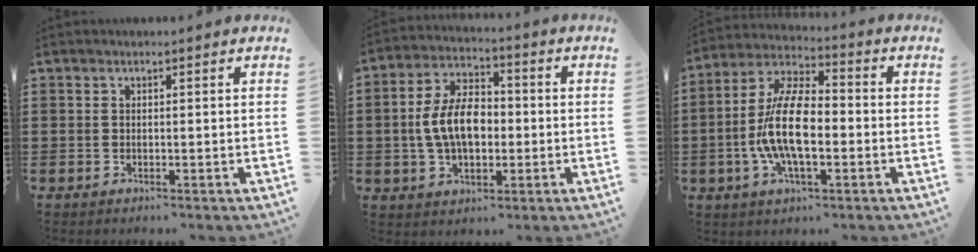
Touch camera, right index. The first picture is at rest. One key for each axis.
{"total": 9.1, "fx": -0.6, "fy": 5.5, "fz": 7.3, "tx": -0.155, "ty": 0.007, "tz": -0.018}
{"total": 12.3, "fx": -2.2, "fy": 5.1, "fz": 11.0, "tx": -0.249, "ty": -0.012, "tz": -0.046}